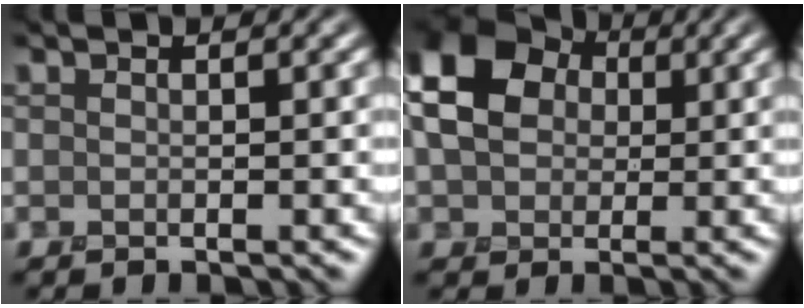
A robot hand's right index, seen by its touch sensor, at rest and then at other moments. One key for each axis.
{"total": 10.9, "fx": 2.6, "fy": 8.3, "fz": 6.6, "tx": -0.134, "ty": 0.032, "tz": 0.033}